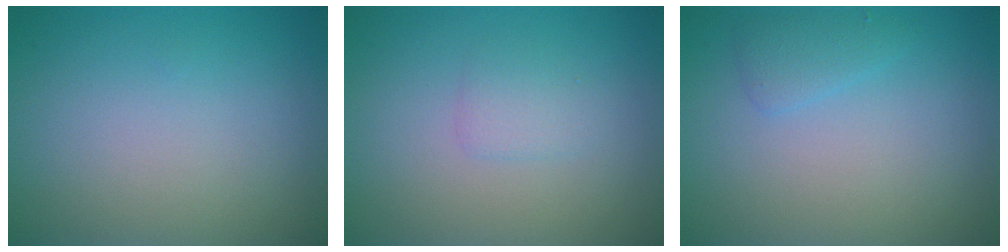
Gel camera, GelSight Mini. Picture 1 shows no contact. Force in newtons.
{"total": 1.3, "press": 1.2, "slide": 0.0}
{"total": 1.4, "press": 1.4, "slide": 0.1}